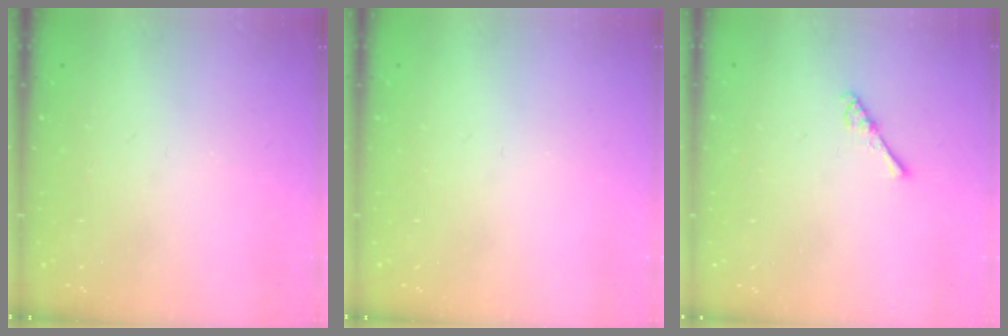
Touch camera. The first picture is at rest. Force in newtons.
{"total": 0.0}
{"total": 2.7, "press": 2.6, "slide": 0.4}